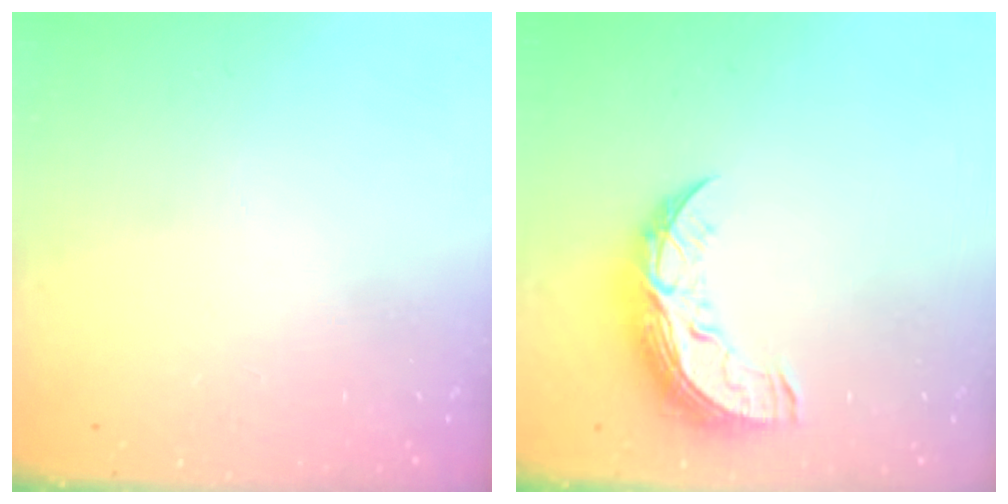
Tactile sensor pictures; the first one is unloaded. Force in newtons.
{"total": 10.0, "press": 10.0, "slide": 0.6}